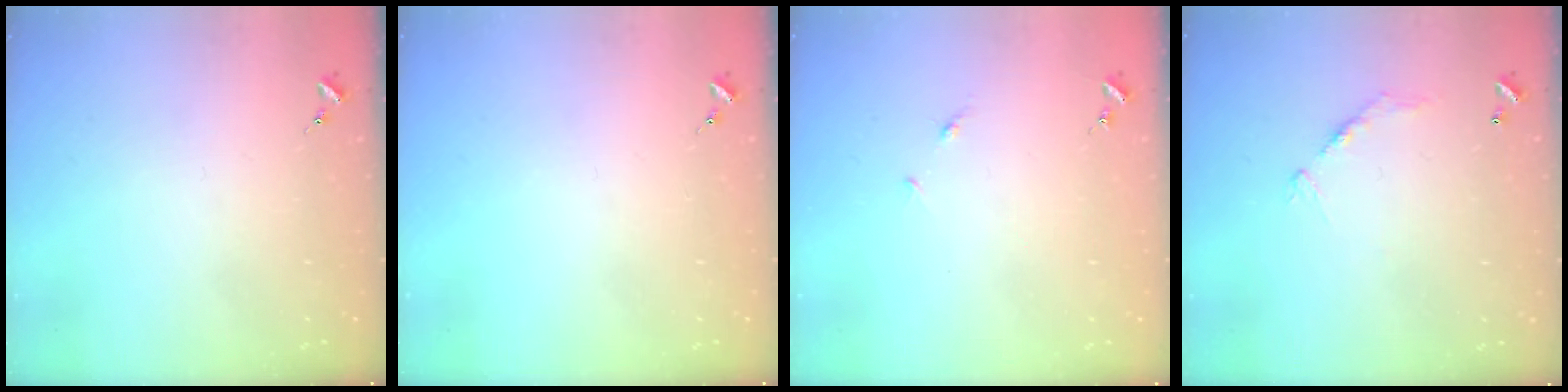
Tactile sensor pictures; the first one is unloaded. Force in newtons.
{"total": 0.0}
{"total": 3.4, "press": 3.4, "slide": 0.4}
{"total": 9.1, "press": 9.1, "slide": 0.8}